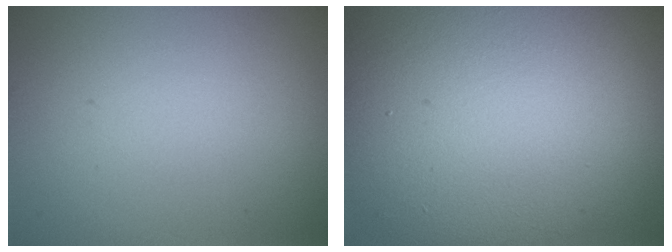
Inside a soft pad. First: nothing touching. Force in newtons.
{"total": 14.9, "press": 14.9, "slide": 0.8}